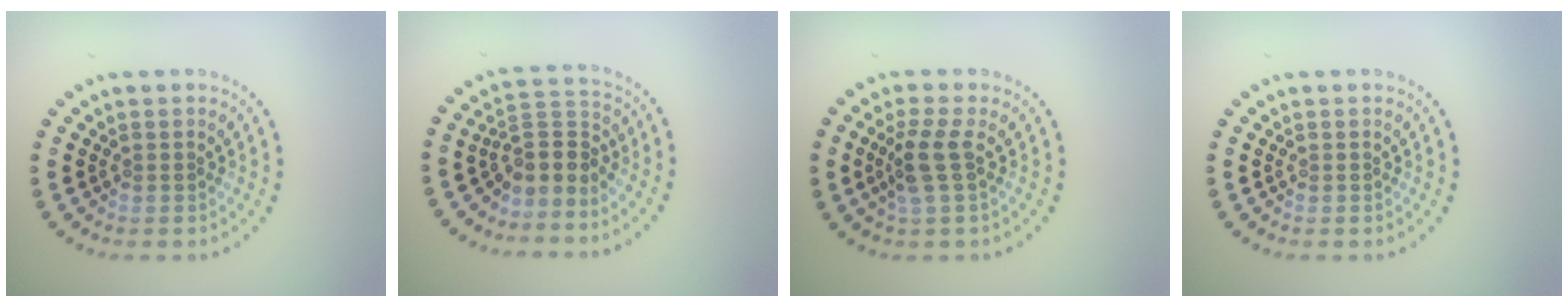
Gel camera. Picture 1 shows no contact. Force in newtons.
{"total": 3.0, "press": 2.1, "slide": 2.1}
{"total": 2.7, "press": 2.1, "slide": 1.7}
{"total": 0.0}